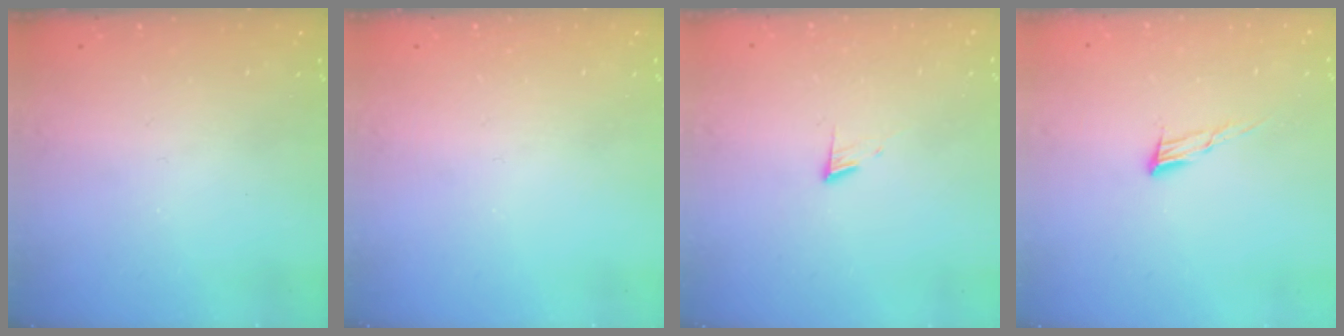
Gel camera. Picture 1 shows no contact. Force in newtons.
{"total": 0.0}
{"total": 5.1, "press": 5.1, "slide": 0.6}
{"total": 7.3, "press": 7.2, "slide": 1.2}